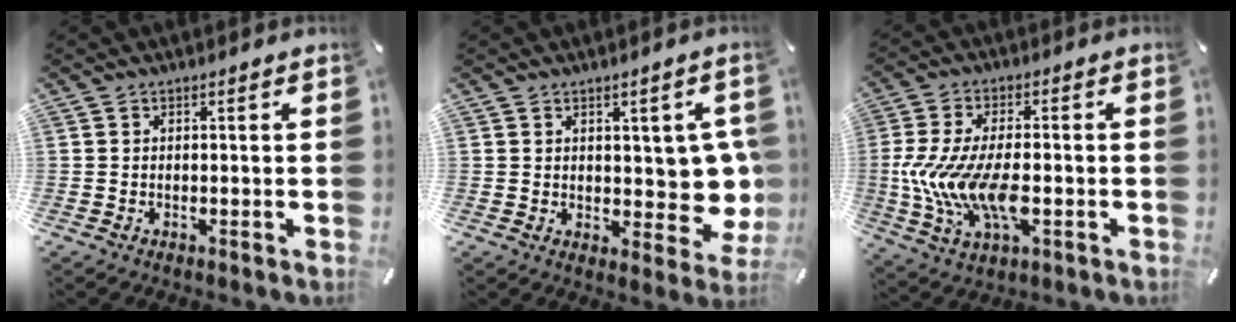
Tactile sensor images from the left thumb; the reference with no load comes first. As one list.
[{"total": 7.2, "force": [2.0, 5.1, 4.7], "torque": [-0.033, -0.016, 0.039]}, {"total": 14.0, "force": [-2.5, 6.8, 12.0], "torque": [-0.257, -0.009, -0.041]}]